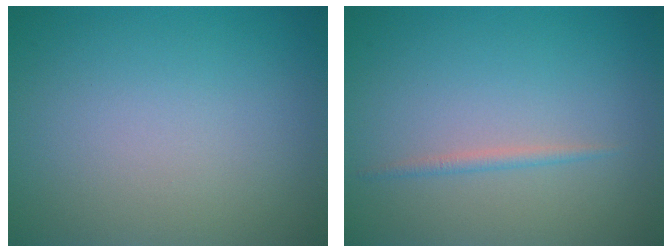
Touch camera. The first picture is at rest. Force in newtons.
{"total": 0.9, "press": 0.9, "slide": 0.0}